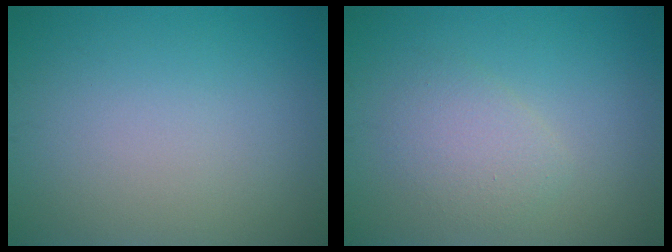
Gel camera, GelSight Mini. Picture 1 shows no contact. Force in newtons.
{"total": 2.4, "press": 2.4, "slide": 0.1}